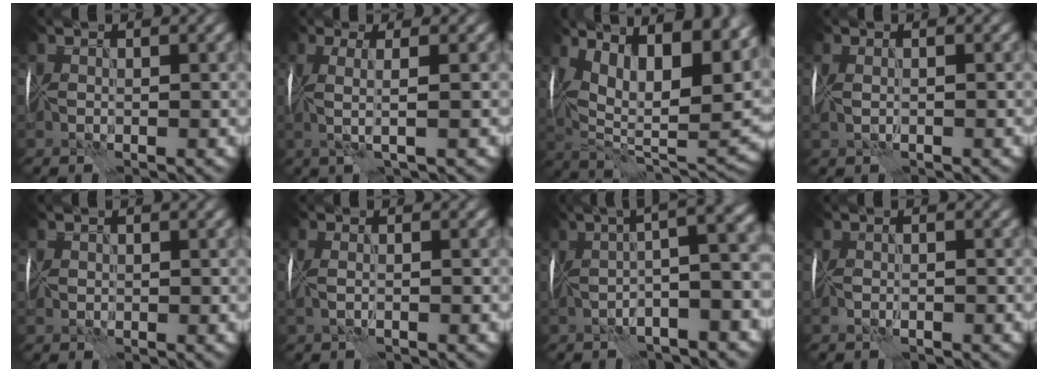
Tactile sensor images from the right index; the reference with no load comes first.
{"total": 2.7, "force": [0.3, 0.4, 2.7], "torque": [-0.053, 0.002, 0.003]}
{"total": 17.8, "force": [7.3, 7.9, 14.2], "torque": [-0.212, 0.039, 0.132]}
{"total": 1.6, "force": [0.4, 0.9, 1.3], "torque": [-0.022, 0.012, 0.007]}
{"total": 0.7, "force": [0.4, 0.6, 0.1], "torque": [0.000, 0.006, 0.006]}
{"total": 1.4, "force": [0.2, 0.4, 1.4], "torque": [-0.021, 0.005, -0.002]}
{"total": 8.6, "force": [0.4, 2.3, 8.3], "torque": [-0.094, 0.032, -0.003]}
{"total": 0.9, "force": [-0.5, 0.3, 0.7], "torque": [-0.015, 0.002, -0.010]}